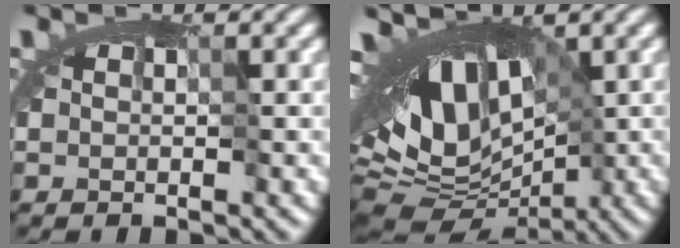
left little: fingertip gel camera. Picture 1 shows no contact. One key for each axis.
{"total": 10.0, "fx": 0.0, "fy": 5.5, "fz": 8.3, "tx": -0.105, "ty": 0.007, "tz": 0.011}